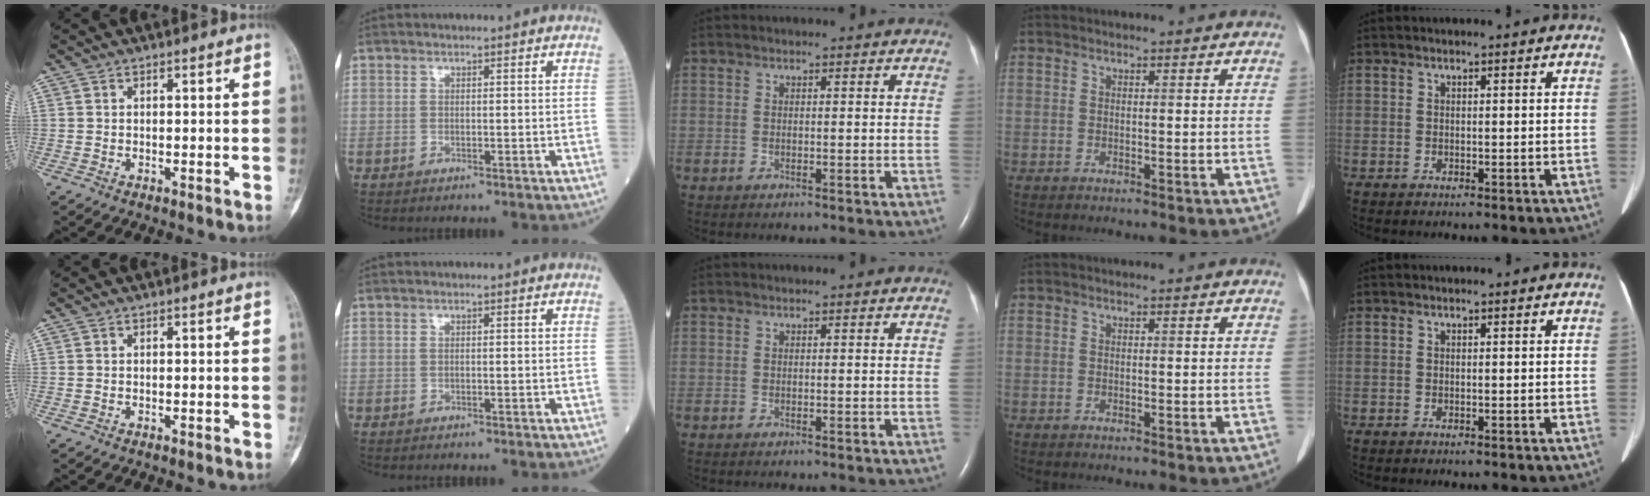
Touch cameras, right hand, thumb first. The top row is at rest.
{}